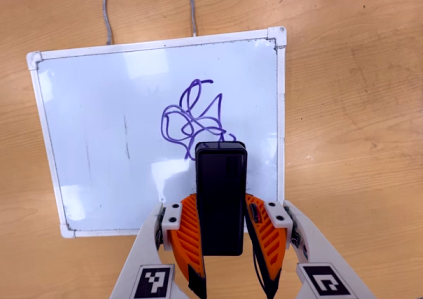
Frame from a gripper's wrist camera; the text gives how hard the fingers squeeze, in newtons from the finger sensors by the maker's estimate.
{"total": 4.0, "left": 2.5, "right": 5.5}